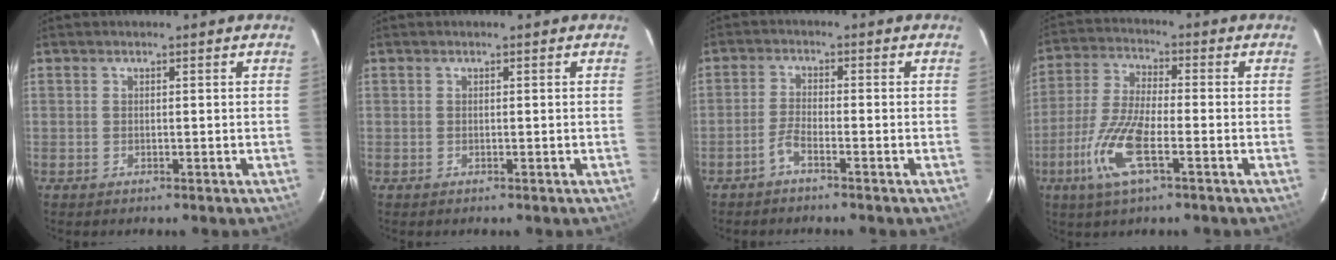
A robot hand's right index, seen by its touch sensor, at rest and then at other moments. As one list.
[{"total": 0.0}, {"total": 2.4, "force": [-1.8, 0.2, 1.6], "torque": [-0.045, 0.005, -0.040]}, {"total": 11.2, "force": [-4.7, 2.6, 9.8], "torque": [-0.213, -0.008, -0.096]}]